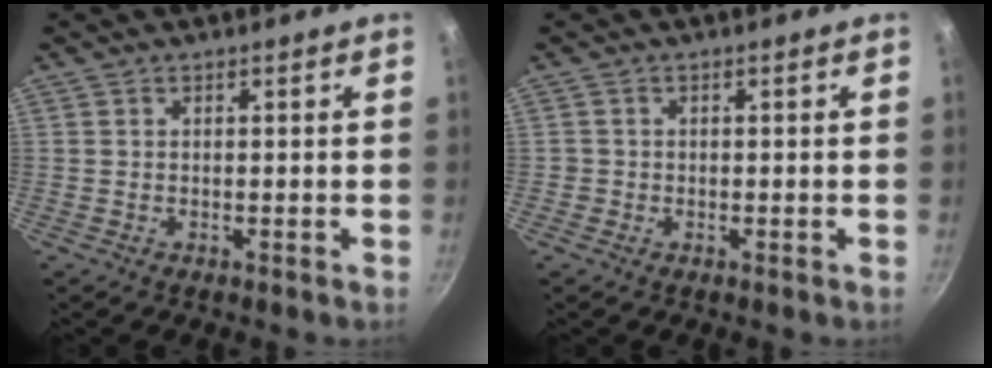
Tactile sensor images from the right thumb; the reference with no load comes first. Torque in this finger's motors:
{"motor_torque": [0.18, 0.13, 0.33, 0.11, -0.01]}